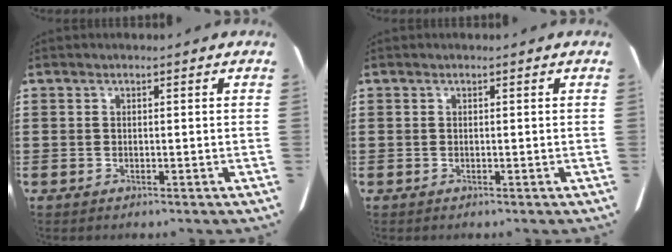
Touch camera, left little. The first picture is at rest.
{"total": 0.0}